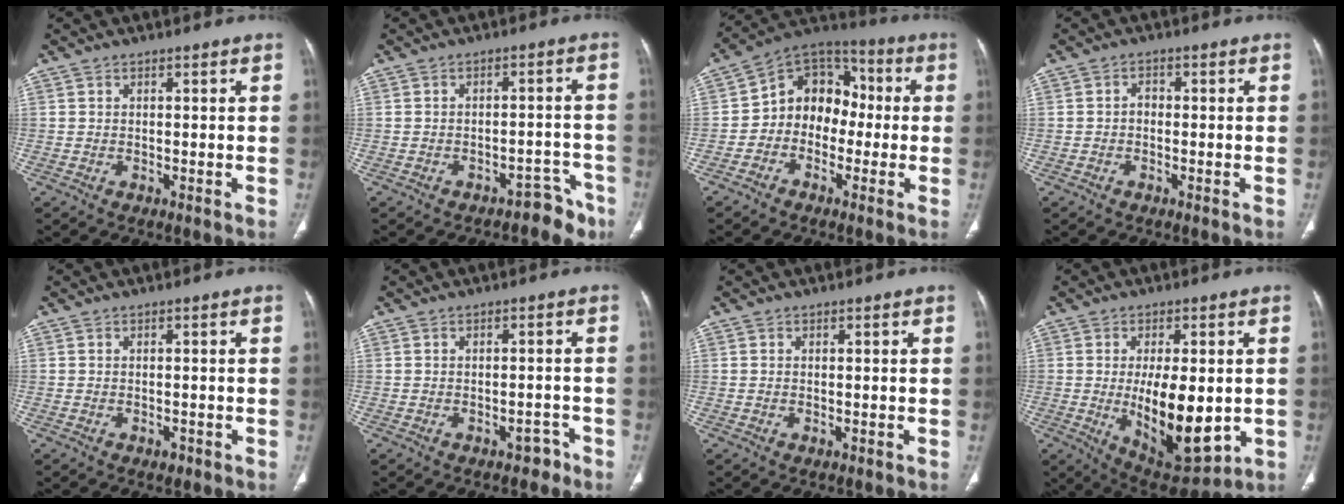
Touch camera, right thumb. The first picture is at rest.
{"total": 5.6, "force": [-4.3, 3.1, 1.5], "torque": [0.010, 0.058, -0.057]}
{"total": 12.0, "force": [-1.2, 9.7, 7.0], "torque": [-0.065, 0.045, -0.039]}
{"total": 1.5, "force": [-0.4, 1.2, 0.9], "torque": [-0.007, 0.006, -0.011]}
{"total": 1.2, "force": [-0.6, 0.7, 0.7], "torque": [-0.008, 0.000, -0.008]}
{"total": 2.6, "force": [-1.8, 1.5, 1.1], "torque": [-0.003, 0.016, -0.020]}
{"total": 0.0}
{"total": 16.2, "force": [-1.7, 7.3, 14.3], "torque": [-0.201, -0.022, -0.007]}